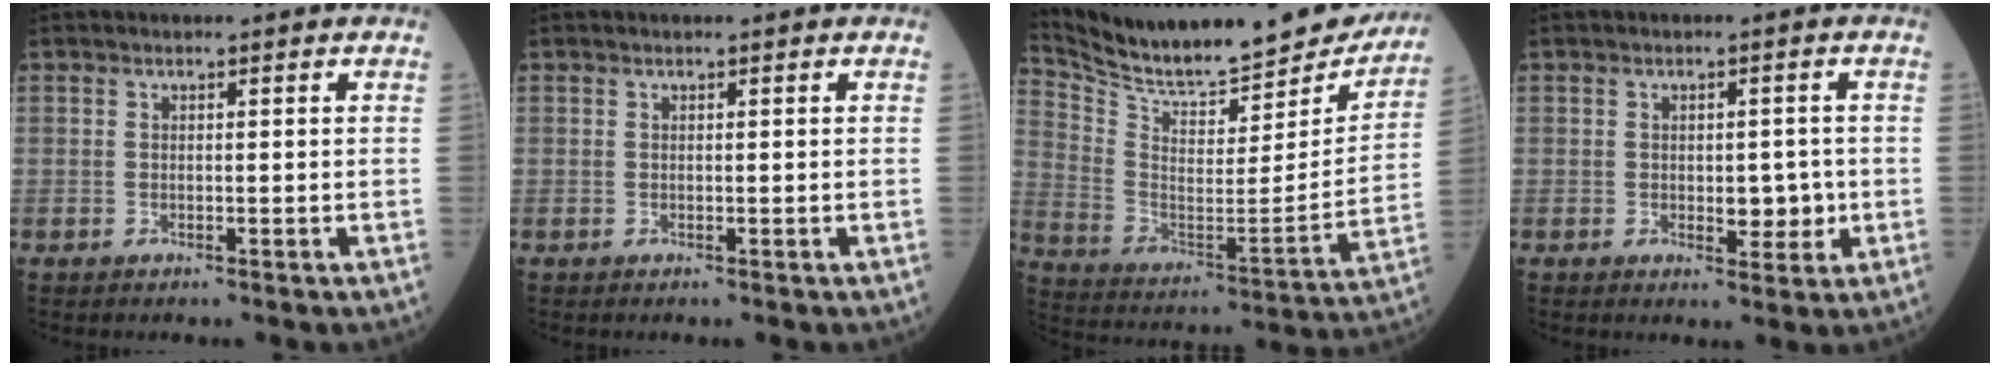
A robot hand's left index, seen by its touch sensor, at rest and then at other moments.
{"total": 0.0}
{"total": 25.8, "force": [23.4, 5.6, 9.3], "torque": [-0.159, -0.064, 0.334]}
{"total": 3.6, "force": [-0.5, 1.9, 3.1], "torque": [-0.034, -0.004, -0.004]}